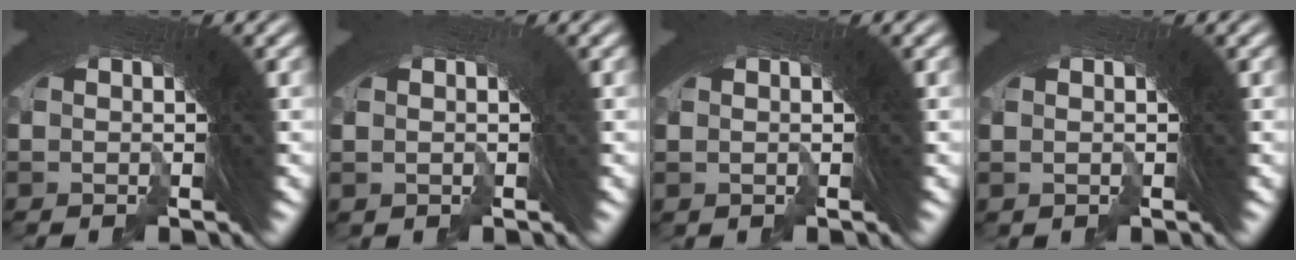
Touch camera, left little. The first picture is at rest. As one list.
[{"total": 0.7, "force": [-0.4, 0.2, -0.5], "torque": [0.002, 0.001, -0.004]}, {"total": 0.5, "force": [0.1, 0.4, 0.2], "torque": [-0.005, 0.002, 0.002]}, {"total": 0.0}]